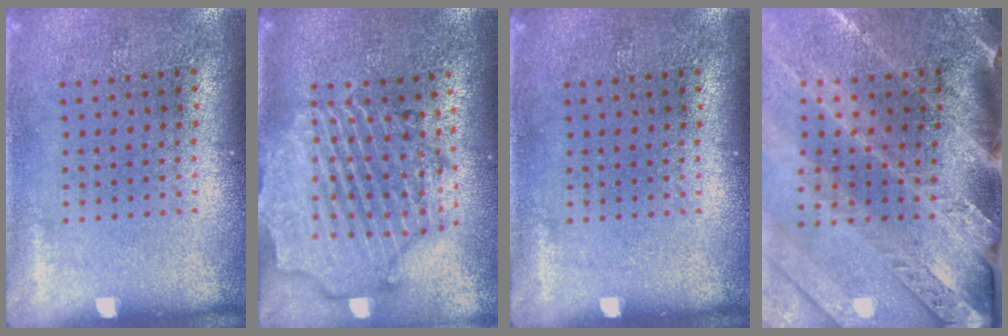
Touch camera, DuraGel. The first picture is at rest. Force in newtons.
{"total": 2.9, "press": 2.6, "slide": 1.3}
{"total": 0.0}
{"total": 3.6, "press": 3.0, "slide": 2.0}